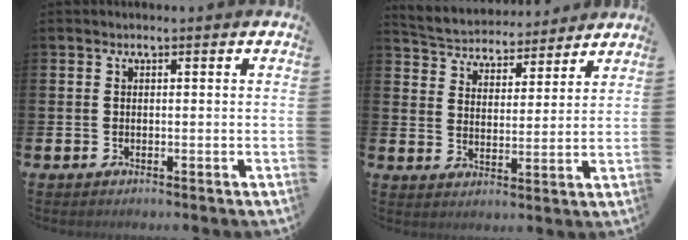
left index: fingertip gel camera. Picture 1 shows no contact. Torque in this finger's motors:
{"motor_torque": [1.13, -0.99, 0.10, 0.01]}